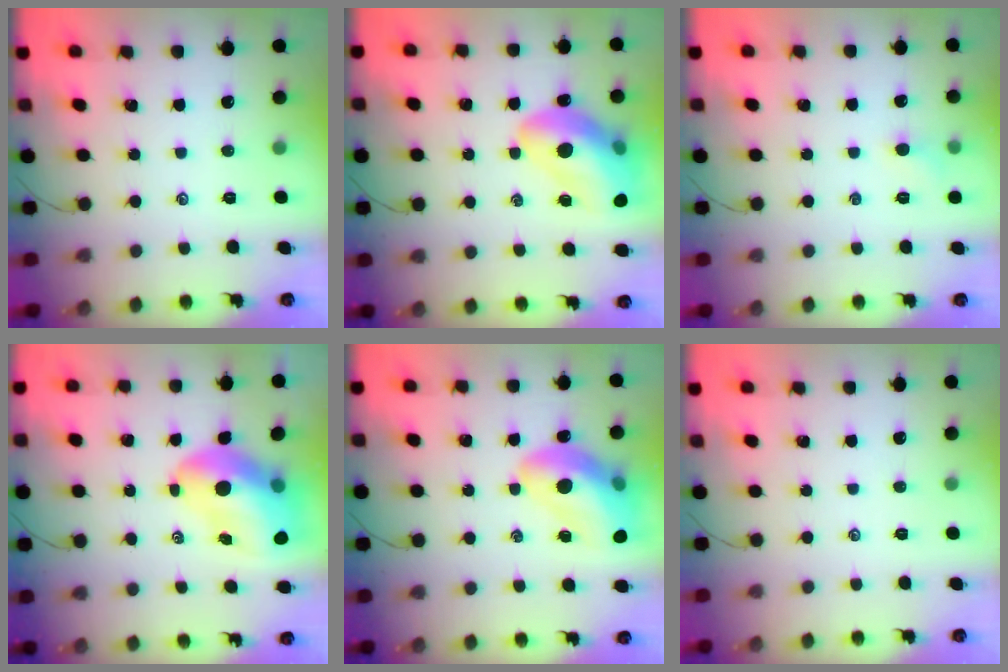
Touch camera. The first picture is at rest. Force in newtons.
{"total": 20.4, "press": 19.8, "slide": 4.8}
{"total": 4.8, "press": 4.5, "slide": 1.5}
{"total": 14.5, "press": 13.9, "slide": 4.1}
{"total": 17.1, "press": 16.4, "slide": 4.6}
{"total": 0.0}